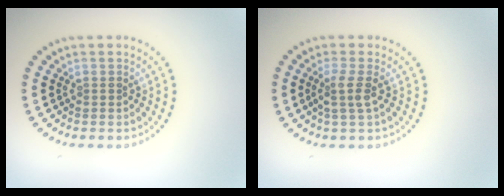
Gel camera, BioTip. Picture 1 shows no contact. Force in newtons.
{"total": 2.0, "press": 1.5, "slide": 1.3}